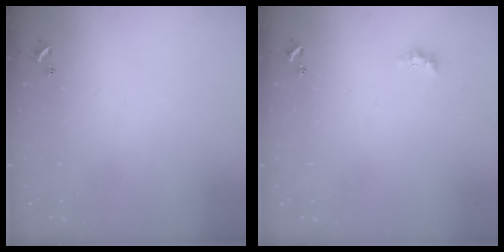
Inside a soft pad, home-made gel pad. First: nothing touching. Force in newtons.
{"total": 1.1, "press": 1.1, "slide": 0.4}